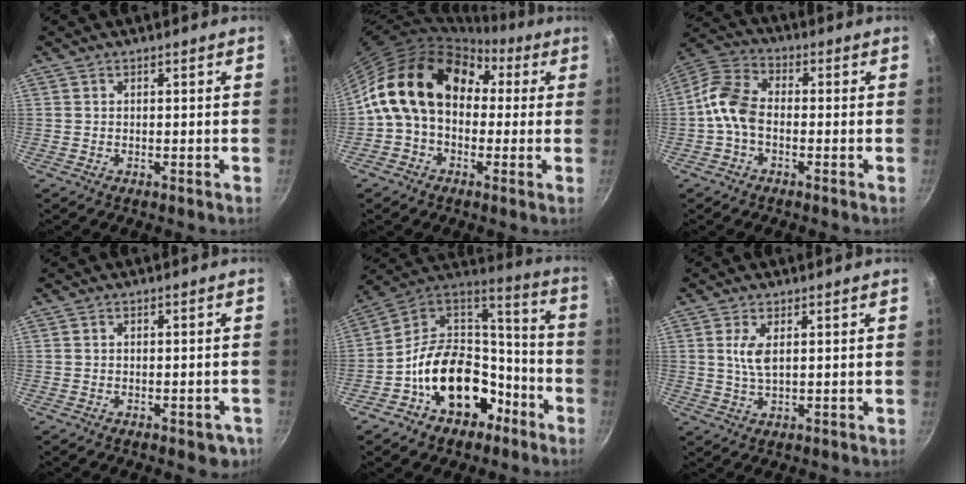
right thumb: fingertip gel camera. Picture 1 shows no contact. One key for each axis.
{"total": 17.2, "fx": 2.2, "fy": 12.5, "fz": 11.6, "tx": -0.166, "ty": 0.043, "tz": 0.019}
{"total": 8.3, "fx": -1.8, "fy": 5.4, "fz": 6.0, "tx": -0.117, "ty": 0.034, "tz": -0.054}
{"total": 3.7, "fx": -1.8, "fy": 2.0, "fz": 2.6, "tx": -0.015, "ty": 0.016, "tz": -0.011}
{"total": 21.2, "fx": -9.0, "fy": 14.7, "fz": 12.3, "tx": -0.163, "ty": 0.093, "tz": -0.142}
{"total": 4.0, "fx": 1.0, "fy": 1.6, "fz": 3.5, "tx": -0.071, "ty": -0.008, "tz": 0.022}